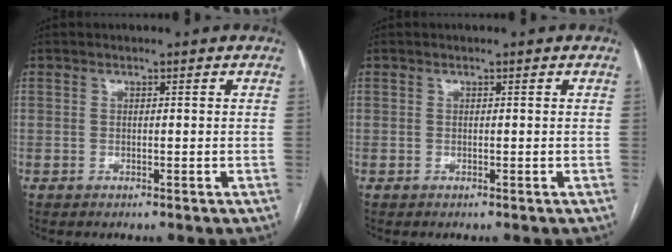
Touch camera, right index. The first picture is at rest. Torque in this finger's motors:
{"motor_torque": [0.00, 0.00, 0.00, 0.00]}